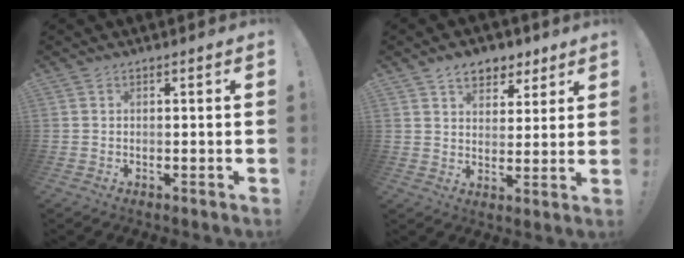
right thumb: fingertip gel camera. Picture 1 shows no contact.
{"total": 8.3, "force": [5.4, 5.5, 3.1], "torque": [-0.035, -0.030, 0.100]}